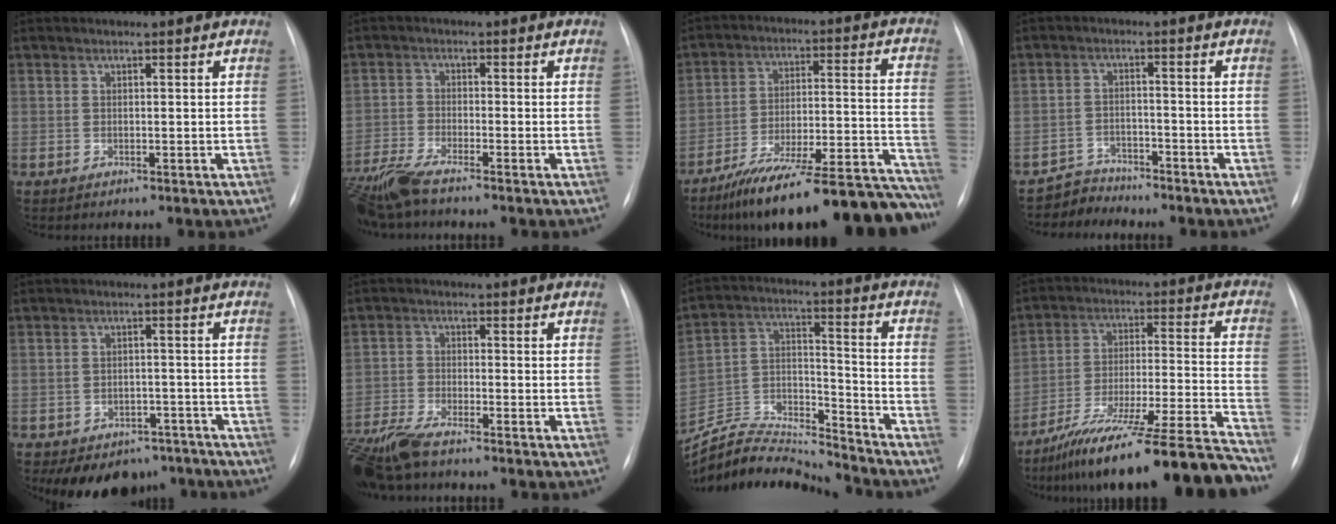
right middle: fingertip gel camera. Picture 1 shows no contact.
{"total": 7.4, "force": [-6.3, 0.3, 3.8], "torque": [-0.083, -0.022, -0.119]}
{"total": 25.1, "force": [-22.2, 3.0, 11.2], "torque": [-0.085, 0.027, -0.324]}
{"total": 3.8, "force": [-3.4, 1.1, -1.3], "torque": [0.028, -0.001, -0.060]}
{"total": 9.8, "force": [-7.1, 6.1, 2.8], "torque": [-0.031, 0.015, -0.088]}
{"total": 8.6, "force": [-7.4, 1.0, 4.4], "torque": [-0.092, -0.023, -0.135]}
{"total": 16.9, "force": [-16.7, 1.0, 1.8], "torque": [-0.031, 0.046, -0.286]}
{"total": 22.9, "force": [-19.8, -0.9, 11.6], "torque": [-0.142, -0.007, -0.313]}